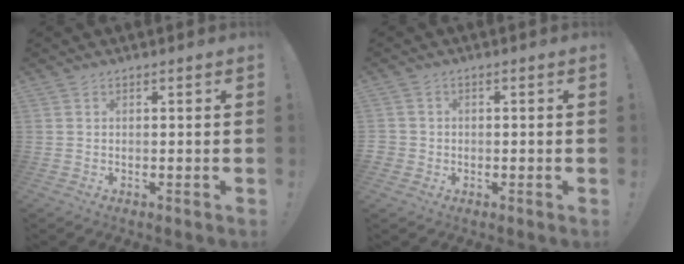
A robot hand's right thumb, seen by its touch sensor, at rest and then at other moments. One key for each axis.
{"total": 2.2, "fx": -0.1, "fy": 2.1, "fz": 0.4, "tx": 0.001, "ty": 0.001, "tz": -0.003}